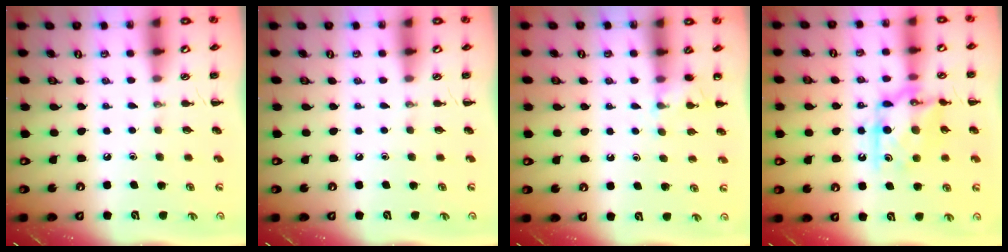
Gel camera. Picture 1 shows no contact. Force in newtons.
{"total": 0.0}
{"total": 5.8, "press": 5.5, "slide": 1.9}
{"total": 13.1, "press": 13.1, "slide": 0.6}